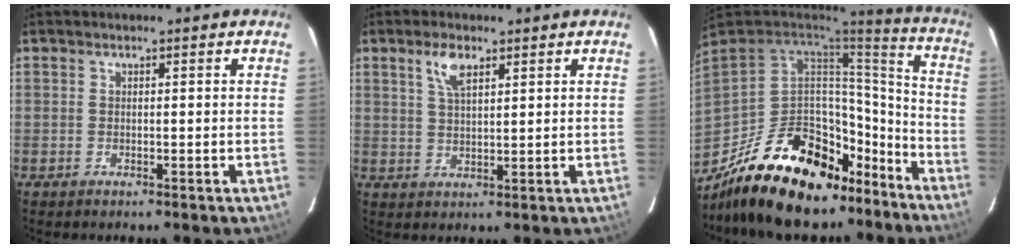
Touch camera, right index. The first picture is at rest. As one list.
[{"total": 4.6, "force": [2.6, 1.8, 3.3], "torque": [-0.064, 0.006, 0.052]}, {"total": 30.1, "force": [-20.4, 14.7, 16.6], "torque": [-0.314, 0.026, -0.283]}]